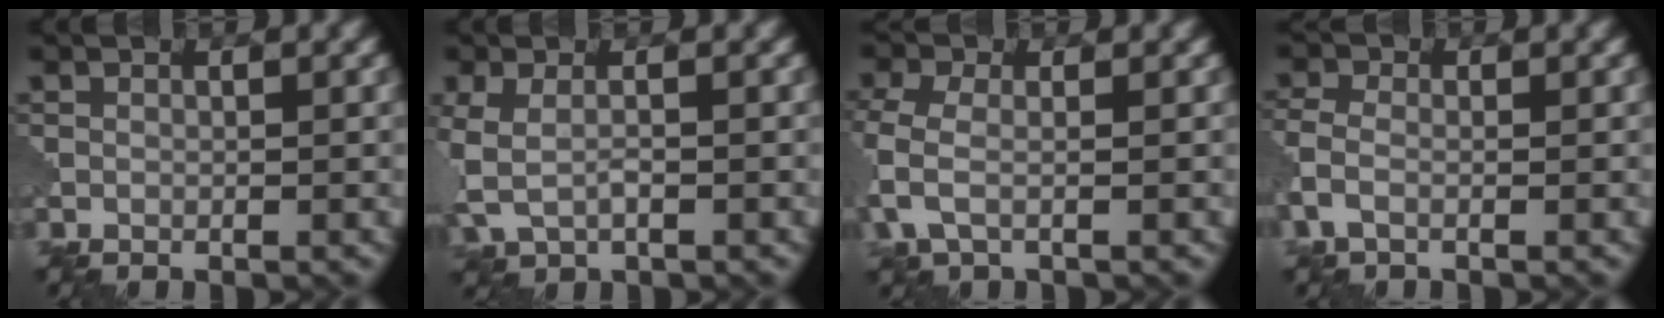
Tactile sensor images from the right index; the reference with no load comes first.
{"total": 3.3, "force": [-0.6, 2.0, 2.5], "torque": [-0.072, -0.009, -0.012]}
{"total": 3.8, "force": [-0.8, 2.1, 3.1], "torque": [-0.087, 0.000, -0.025]}
{"total": 2.8, "force": [-1.2, 1.5, 2.1], "torque": [-0.057, -0.002, -0.036]}